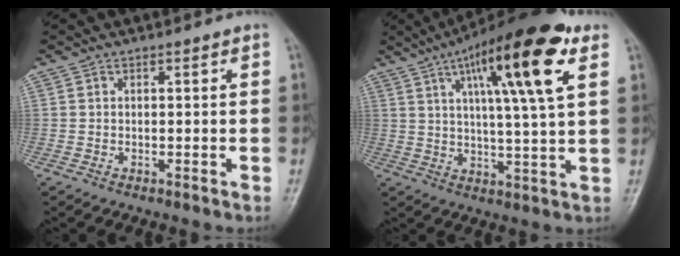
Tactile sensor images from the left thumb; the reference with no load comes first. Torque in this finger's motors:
{"motor_torque": [0.91, 0.86, 1.76, -1.03, 0.20]}